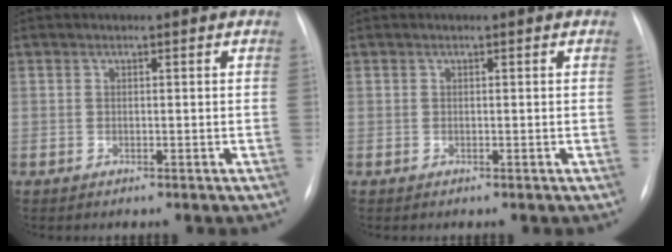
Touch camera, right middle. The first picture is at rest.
{"total": 0.0}